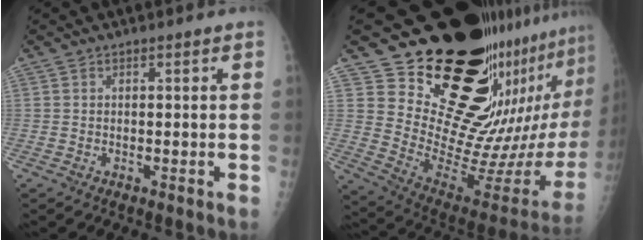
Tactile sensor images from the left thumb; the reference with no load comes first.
{"total": 29.9, "force": [20.3, 11.4, 18.7], "torque": [-0.251, -0.156, 0.303]}